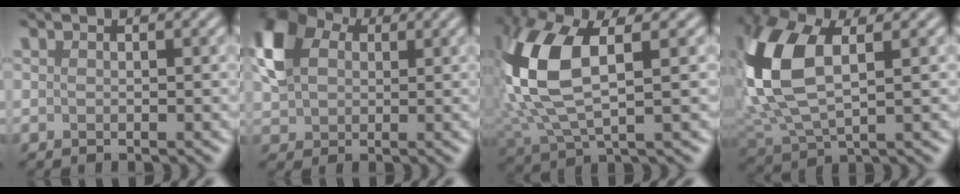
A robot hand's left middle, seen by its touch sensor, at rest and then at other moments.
{"total": 6.3, "force": [1.9, 4.7, 3.7], "torque": [-0.100, 0.014, 0.031]}
{"total": 10.3, "force": [1.6, 4.8, 8.9], "torque": [-0.216, 0.008, 0.029]}
{"total": 9.3, "force": [1.5, 5.0, 7.7], "torque": [-0.186, 0.005, 0.025]}